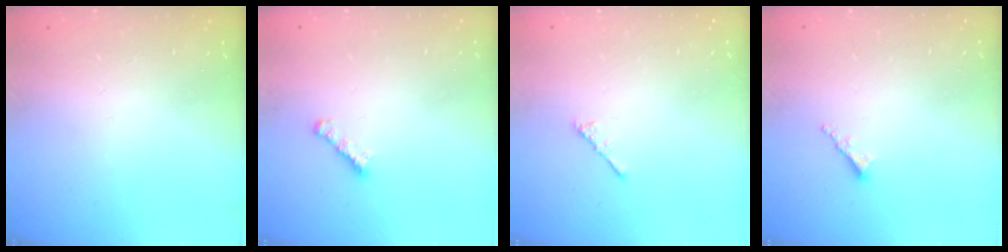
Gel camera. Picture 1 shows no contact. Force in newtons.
{"total": 1.6, "press": 1.4, "slide": 0.6}
{"total": 2.9, "press": 2.8, "slide": 0.7}
{"total": 2.0, "press": 2.0, "slide": 0.5}